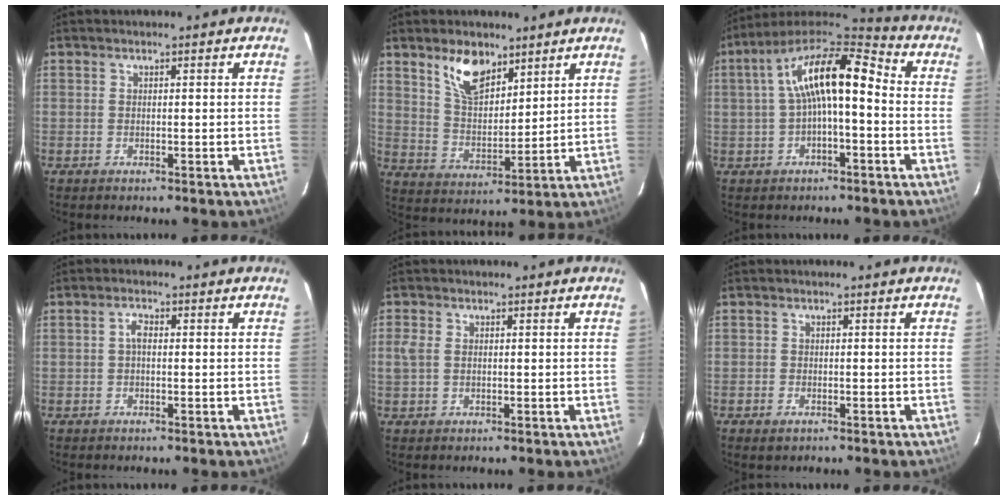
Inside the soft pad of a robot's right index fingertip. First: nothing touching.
{"total": 9.6, "force": [6.4, 4.6, 5.5], "torque": [-0.094, 0.006, 0.125]}
{"total": 13.4, "force": [0.2, 4.8, 12.5], "torque": [-0.228, 0.032, 0.000]}
{"total": 1.7, "force": [0.0, 0.9, 1.4], "torque": [-0.029, 0.009, -0.002]}
{"total": 2.9, "force": [0.1, 2.0, 2.1], "torque": [-0.052, 0.002, 0.003]}
{"total": 1.6, "force": [-1.0, 0.9, 0.8], "torque": [-0.013, -0.003, -0.017]}